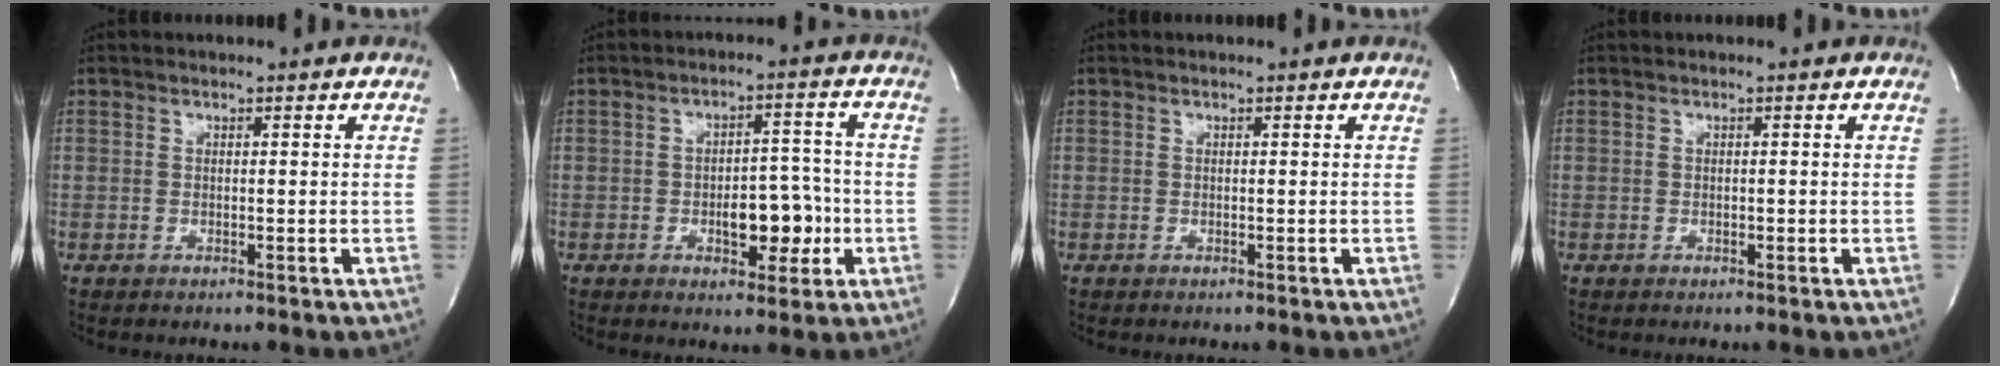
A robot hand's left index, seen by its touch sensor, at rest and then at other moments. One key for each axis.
{"total": 7.2, "fx": -2.7, "fy": 3.5, "fz": 5.7, "tx": -0.074, "ty": 0.009, "tz": -0.035}
{"total": 0.0}
{"total": 0.8, "fx": -0.8, "fy": 0.2, "fz": 0.2, "tx": 0.000, "ty": -0.004, "tz": -0.014}